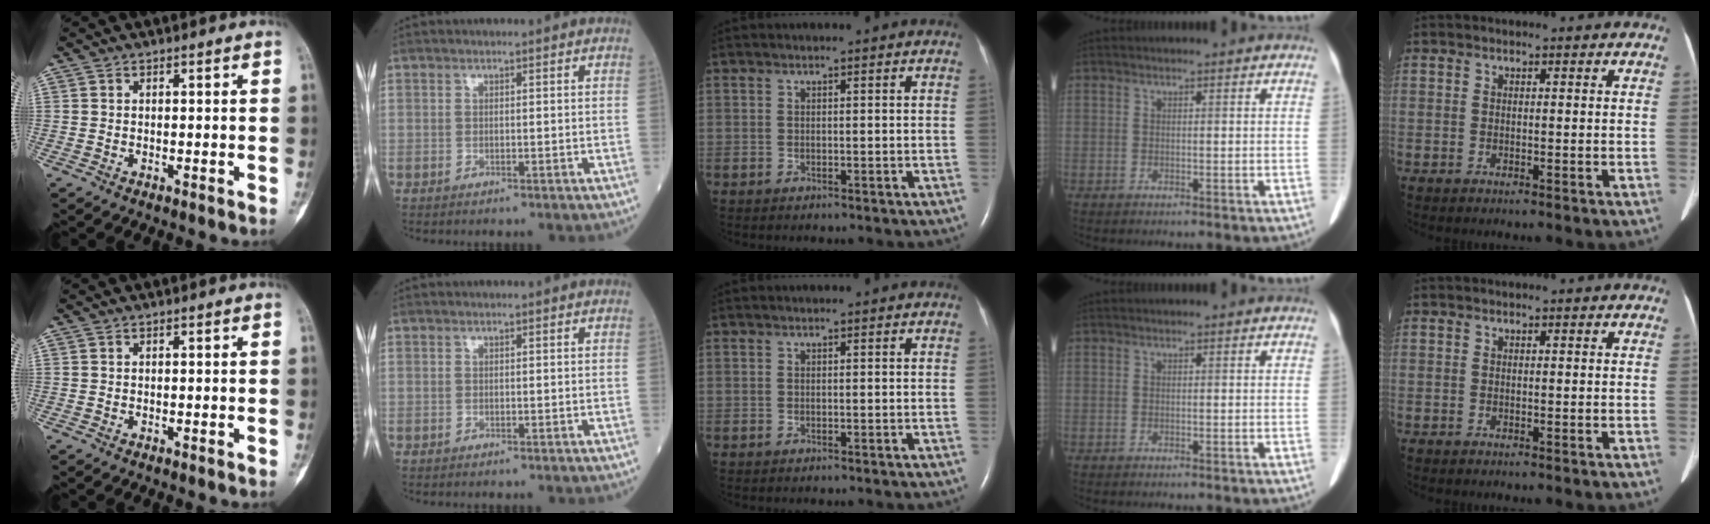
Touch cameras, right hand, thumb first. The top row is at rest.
{}